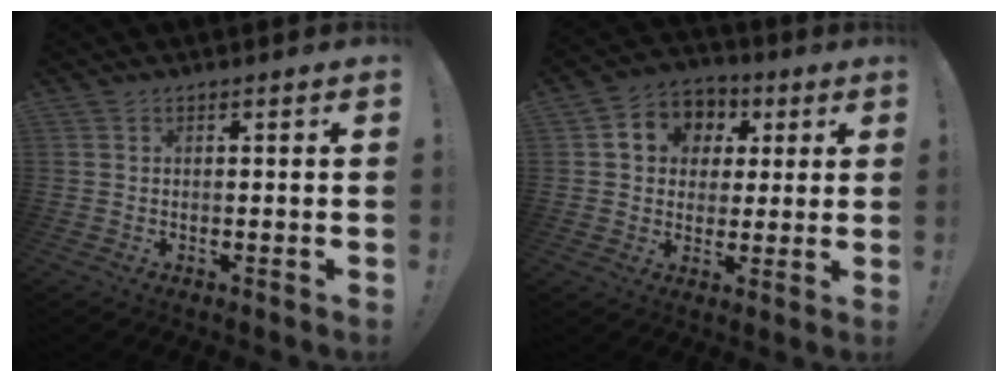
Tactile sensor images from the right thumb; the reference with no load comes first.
{"total": 9.1, "force": [2.0, 8.3, 3.1], "torque": [-0.050, -0.004, 0.045]}